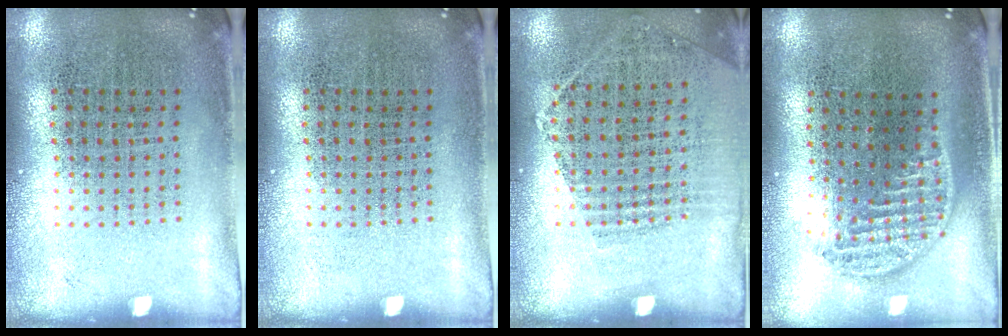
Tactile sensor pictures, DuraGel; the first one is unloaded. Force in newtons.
{"total": 0.0}
{"total": 1.2, "press": 1.0, "slide": 0.5}
{"total": 1.3, "press": 1.1, "slide": 0.7}